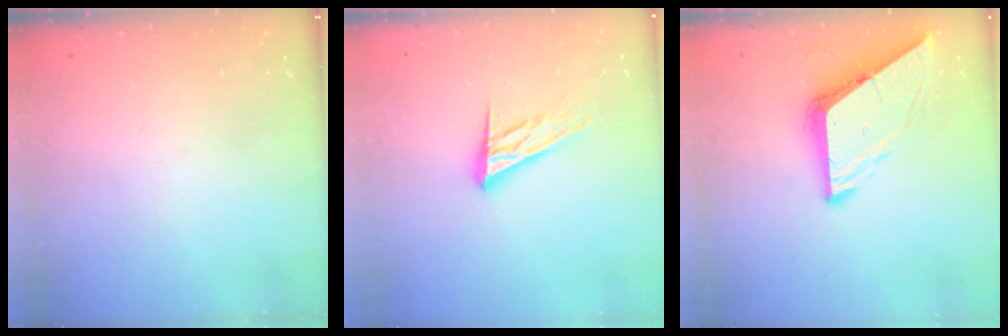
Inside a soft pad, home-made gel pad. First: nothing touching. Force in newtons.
{"total": 15.2, "press": 15.0, "slide": 2.7}
{"total": 8.6, "press": 8.5, "slide": 1.1}